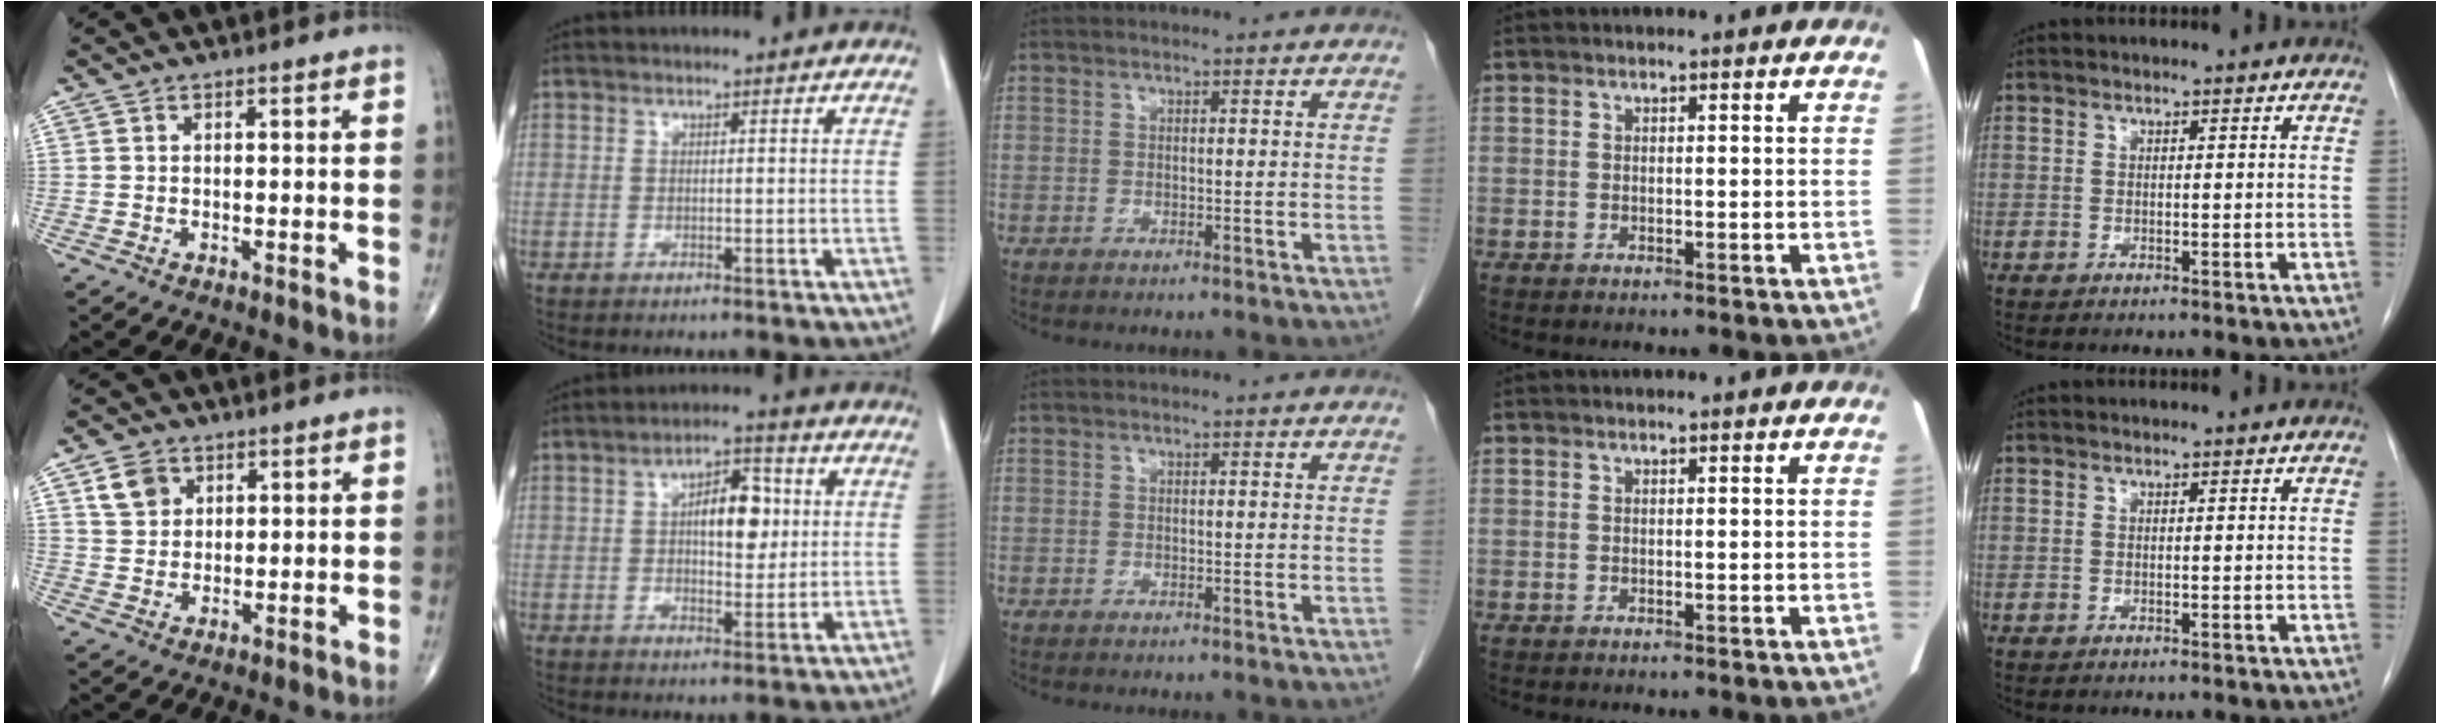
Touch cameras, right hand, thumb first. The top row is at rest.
{"thumb": {"total": 5.3, "force": [2.5, 4.1, 2.2], "torque": [-0.023, -0.008, 0.048]}, "index": {"total": 8.0, "force": [1.3, 3.6, 7.0], "torque": [-0.111, 0.014, 0.022]}}